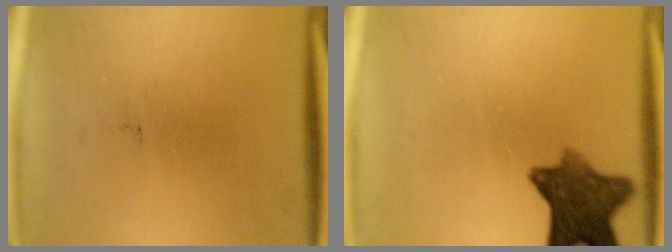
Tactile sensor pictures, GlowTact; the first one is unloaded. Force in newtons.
{"total": 9.3}